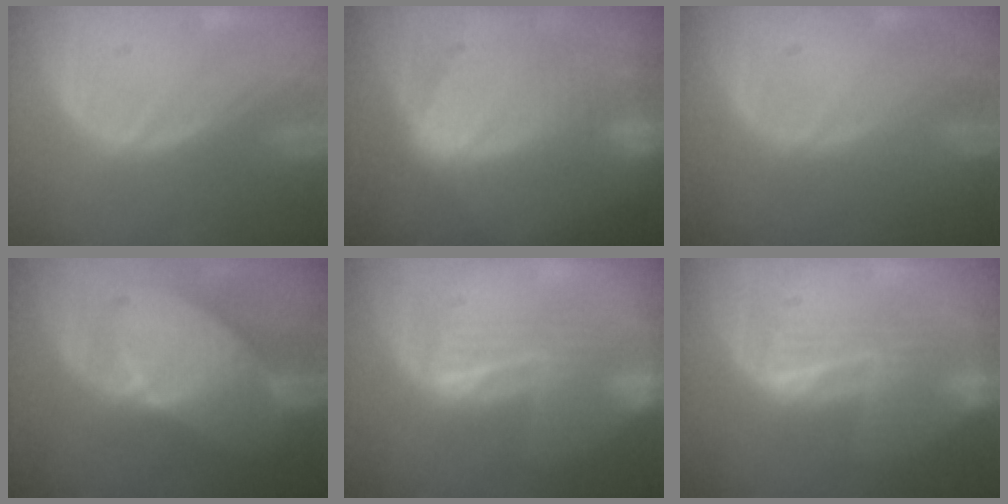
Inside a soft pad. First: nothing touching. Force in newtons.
{"total": 9.2, "press": 8.1, "slide": 4.4}
{"total": 0.0}
{"total": 8.0, "press": 8.0, "slide": 0.2}
{"total": 8.3, "press": 7.2, "slide": 4.3}
{"total": 7.1, "press": 6.5, "slide": 2.9}